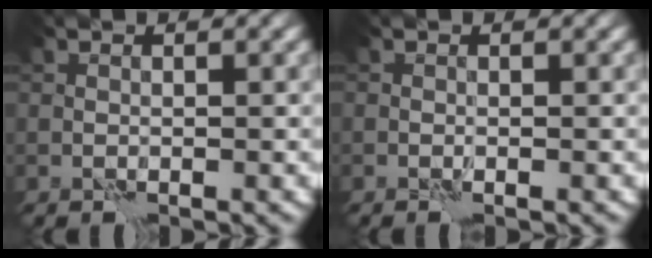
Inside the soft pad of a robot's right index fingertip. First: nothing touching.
{"total": 0.0}